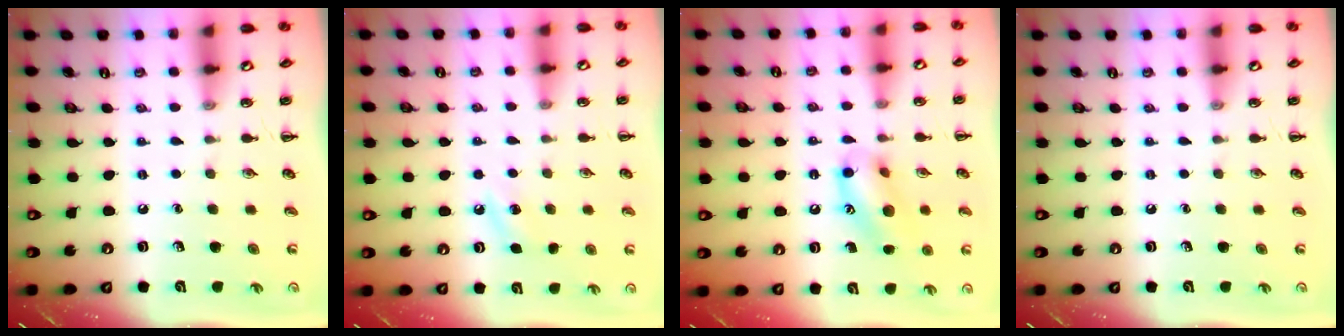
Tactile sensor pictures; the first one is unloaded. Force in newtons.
{"total": 4.5, "press": 4.3, "slide": 1.4}
{"total": 13.5, "press": 13.4, "slide": 1.8}
{"total": 0.0}